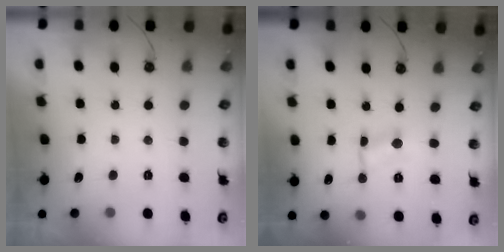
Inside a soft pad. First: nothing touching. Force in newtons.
{"total": 1.6, "press": 1.6, "slide": 0.3}